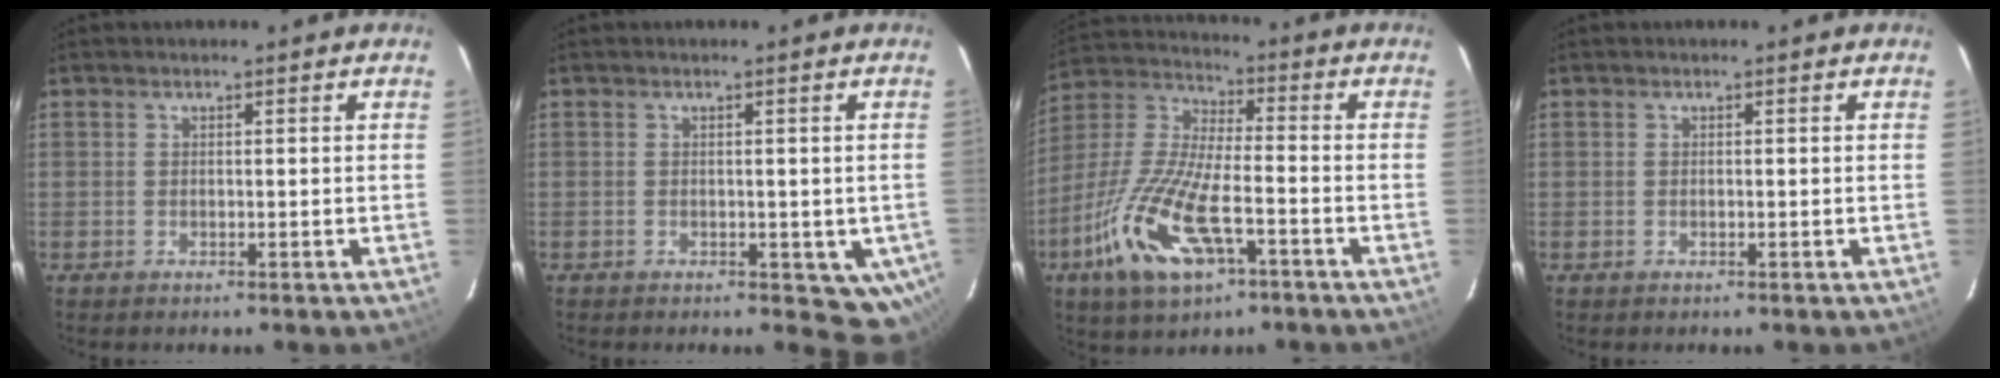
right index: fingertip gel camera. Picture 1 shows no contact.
{"total": 5.4, "force": [-1.5, 3.8, 3.5], "torque": [-0.026, 0.004, -0.013]}
{"total": 17.3, "force": [-8.1, 6.3, 13.9], "torque": [-0.312, -0.023, -0.156]}
{"total": 0.0}